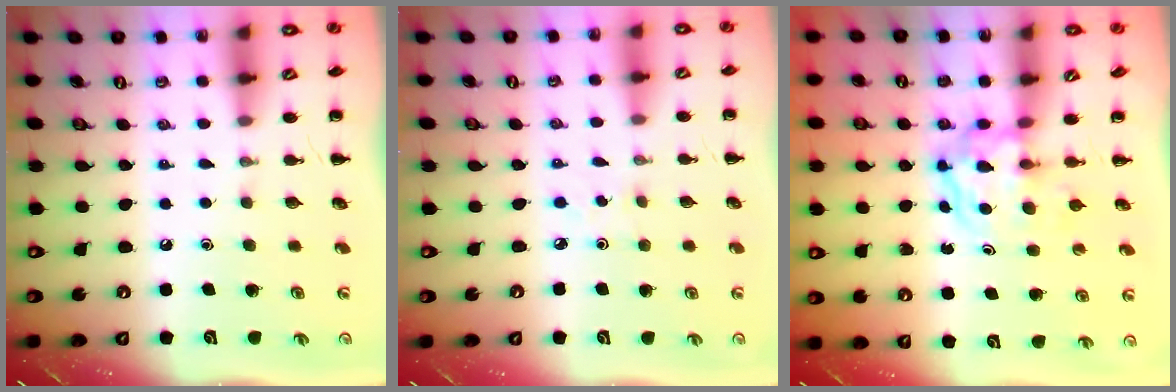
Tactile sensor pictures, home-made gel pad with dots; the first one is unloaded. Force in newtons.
{"total": 1.5, "press": 1.4, "slide": 0.6}
{"total": 3.9, "press": 3.9, "slide": 0.5}